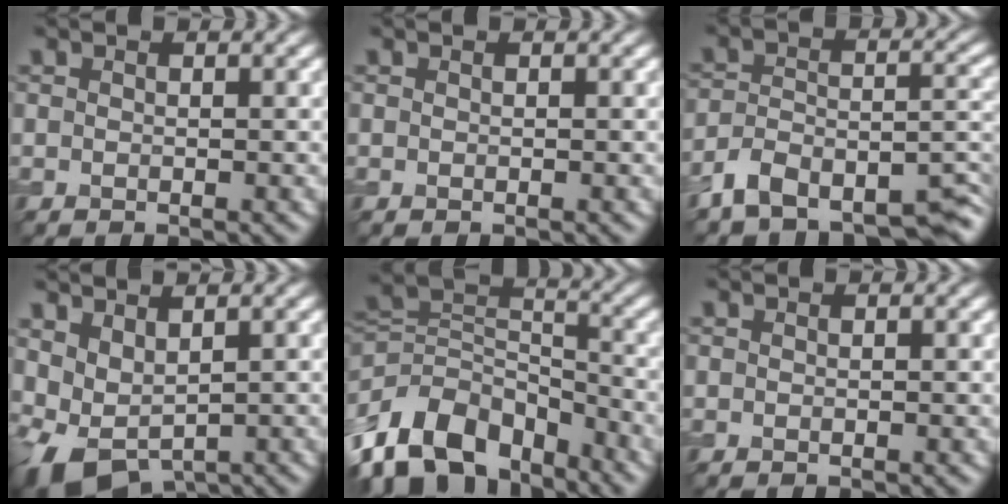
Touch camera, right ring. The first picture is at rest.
{"total": 0.0}
{"total": 7.9, "force": [-6.2, 3.3, 3.7], "torque": [-0.060, -0.015, -0.110]}
{"total": 4.7, "force": [0.2, 2.6, 3.9], "torque": [-0.084, -0.008, 0.013]}
{"total": 11.9, "force": [-7.0, 7.4, 6.0], "torque": [-0.122, 0.009, -0.137]}
{"total": 0.0}